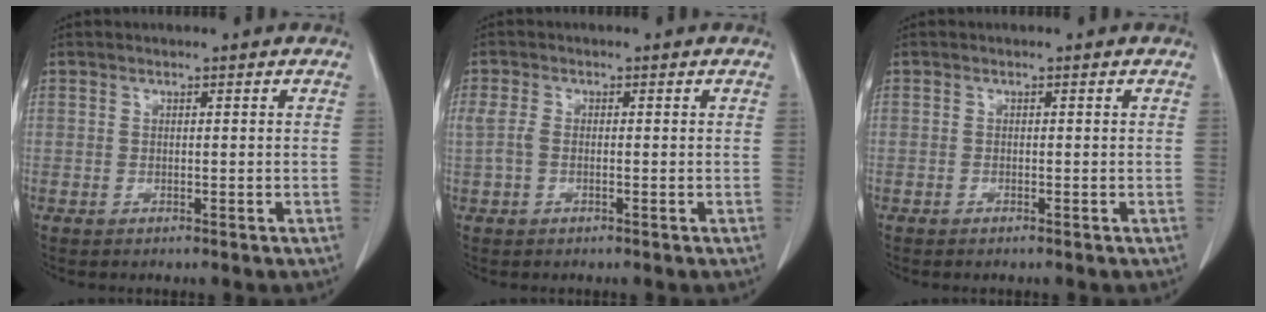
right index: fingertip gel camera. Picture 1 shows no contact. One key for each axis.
{"total": 2.2, "fx": -0.2, "fy": 1.2, "fz": 1.8, "tx": -0.054, "ty": 0.007, "tz": -0.004}
{"total": 0.0}